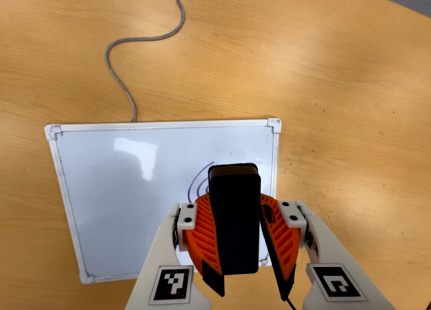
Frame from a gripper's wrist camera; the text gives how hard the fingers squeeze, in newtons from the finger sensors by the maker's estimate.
{"total": 11.0, "left": 10.6, "right": 11.3}